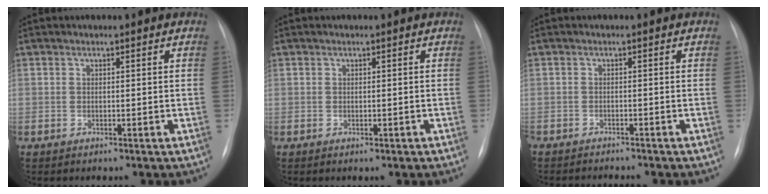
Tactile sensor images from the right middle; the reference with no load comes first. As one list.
[{"total": 0.7, "force": [-0.4, 0.3, 0.5], "torque": [-0.009, -0.002, -0.002]}, {"total": 3.7, "force": [-3.6, 0.2, 1.0], "torque": [-0.009, -0.008, -0.051]}]